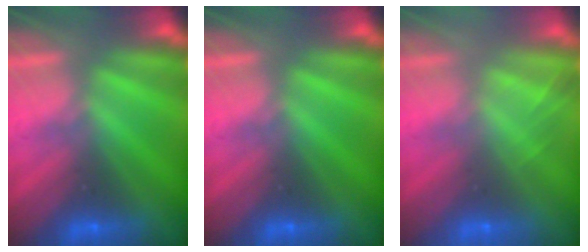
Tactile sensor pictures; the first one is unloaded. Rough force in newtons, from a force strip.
{"total": 0.0}
{"total": 2.0}